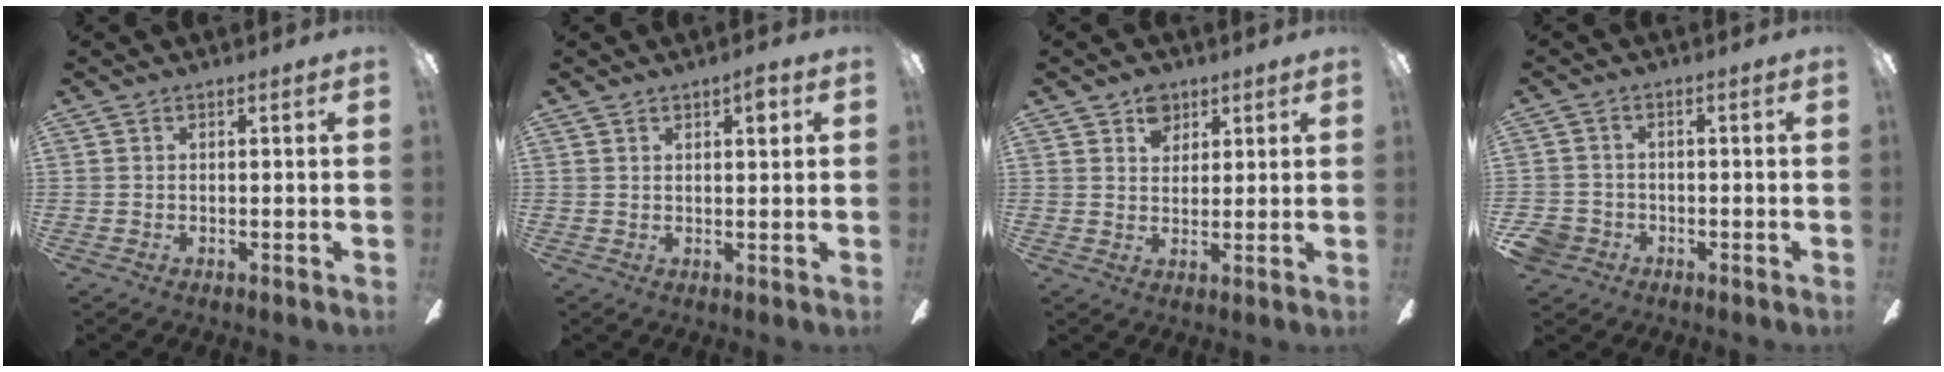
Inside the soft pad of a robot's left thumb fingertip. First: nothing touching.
{"total": 3.1, "force": [1.7, 1.0, 2.4], "torque": [-0.025, -0.006, 0.023]}
{"total": 5.8, "force": [3.5, 4.1, 2.2], "torque": [-0.025, -0.004, 0.060]}
{"total": 4.3, "force": [-2.2, 3.5, 1.1], "torque": [-0.038, 0.009, -0.044]}